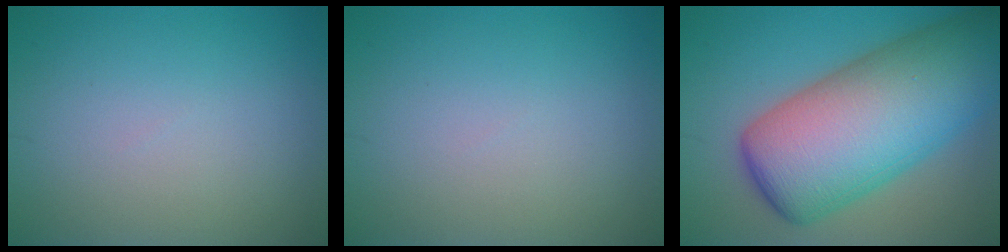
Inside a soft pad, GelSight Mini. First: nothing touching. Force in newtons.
{"total": 0.0}
{"total": 14.4, "press": 14.4, "slide": 0.2}